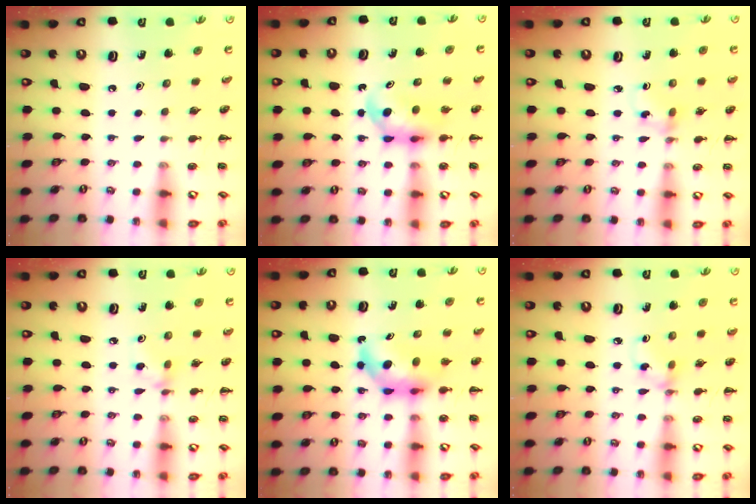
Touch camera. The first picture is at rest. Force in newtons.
{"total": 5.2, "press": 5.1, "slide": 0.7}
{"total": 2.9, "press": 2.7, "slide": 1.2}
{"total": 3.9, "press": 3.6, "slide": 1.5}
{"total": 6.7, "press": 6.5, "slide": 1.5}
{"total": 2.9, "press": 2.9, "slide": 0.3}